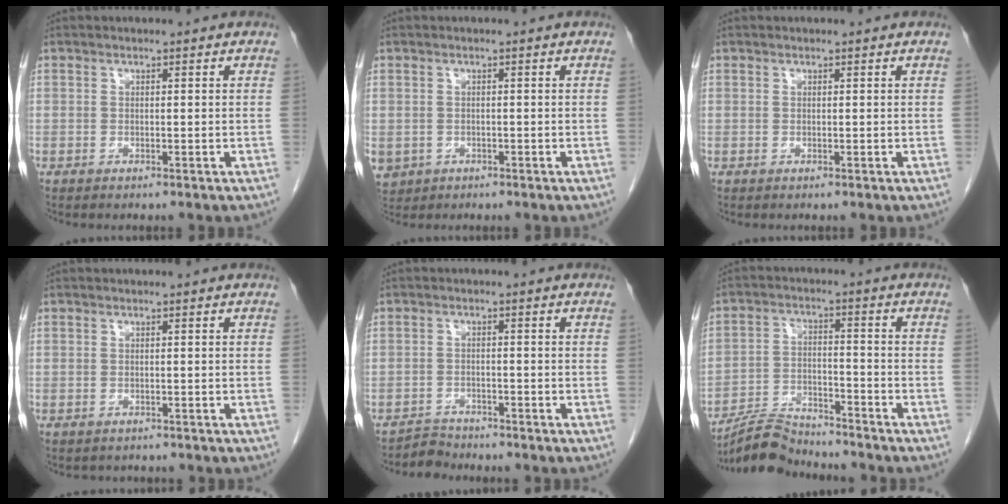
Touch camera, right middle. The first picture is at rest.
{"total": 5.1, "force": [-2.3, 4.4, 1.4], "torque": [-0.035, -0.002, -0.034]}
{"total": 0.0}
{"total": 1.6, "force": [-1.4, 0.8, 0.2], "torque": [-0.011, -0.002, -0.018]}
{"total": 2.6, "force": [-2.3, 0.4, -1.0], "torque": [0.020, -0.007, -0.042]}
{"total": 8.1, "force": [-8.0, 0.9, 0.9], "torque": [-0.020, -0.002, -0.146]}